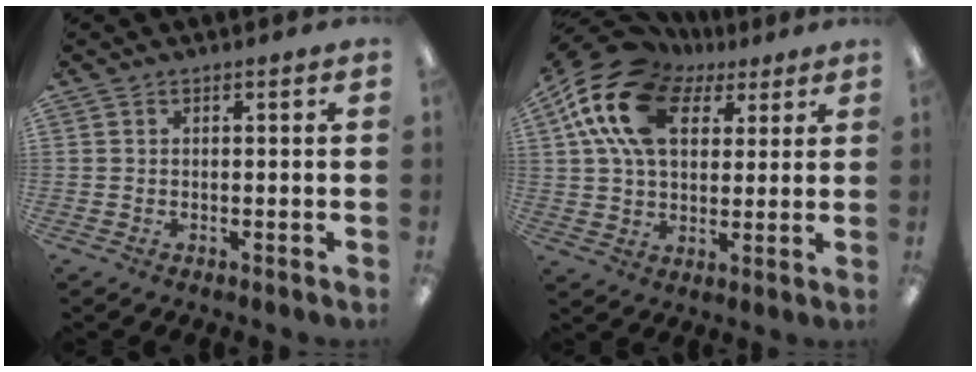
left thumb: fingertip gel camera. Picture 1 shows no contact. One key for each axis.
{"total": 20.0, "fx": 8.8, "fy": 12.6, "fz": 12.8, "tx": -0.267, "ty": -0.017, "tz": 0.155}